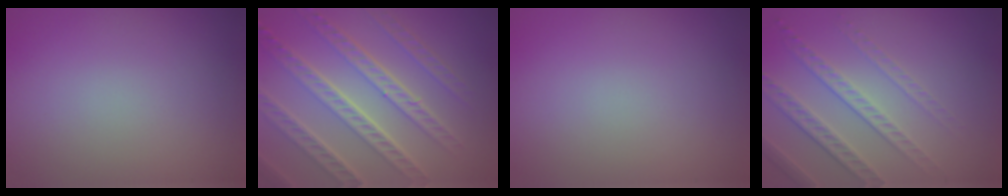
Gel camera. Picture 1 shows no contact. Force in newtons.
{"total": 8.1, "press": 5.6, "slide": 5.9}
{"total": 0.0}
{"total": 4.8, "press": 3.4, "slide": 3.4}